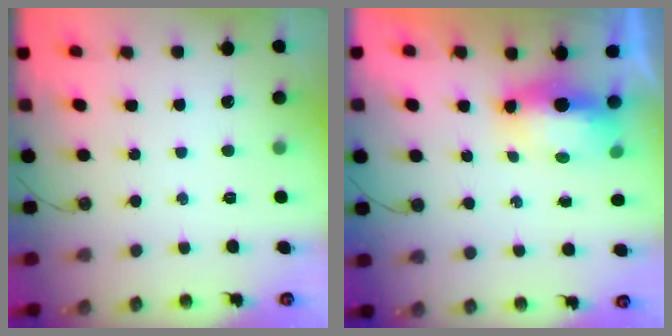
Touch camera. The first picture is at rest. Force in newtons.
{"total": 7.4, "press": 7.4, "slide": 0.6}